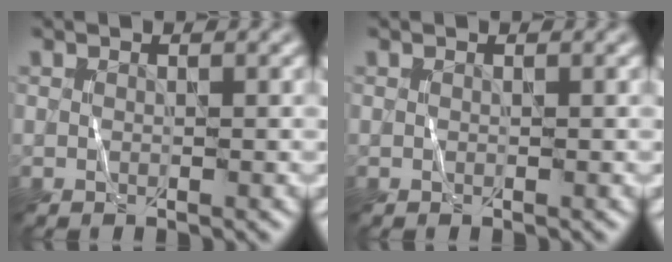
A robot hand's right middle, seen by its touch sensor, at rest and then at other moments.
{"total": 0.0}